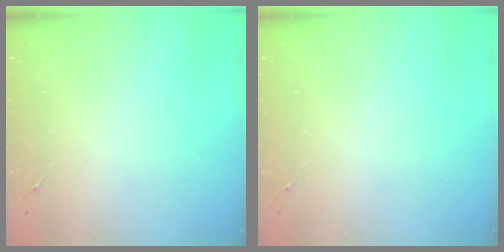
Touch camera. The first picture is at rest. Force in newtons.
{"total": 0.0}